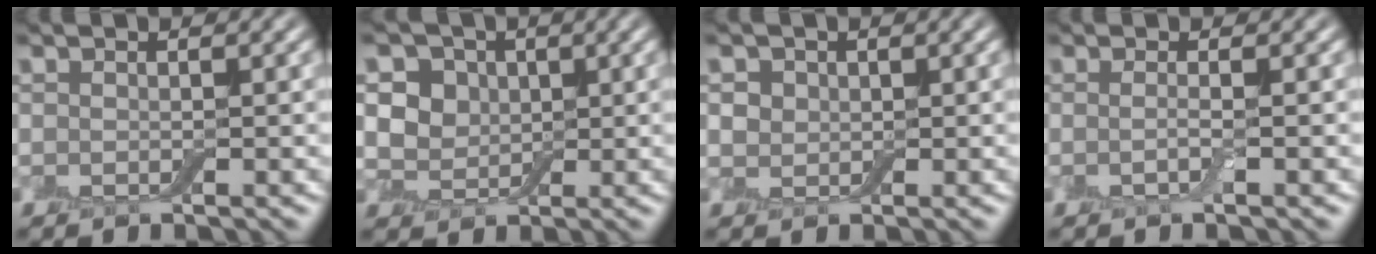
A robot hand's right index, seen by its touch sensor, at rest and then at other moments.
{"total": 5.4, "force": [1.7, 4.4, 2.6], "torque": [-0.045, 0.011, 0.016]}
{"total": 1.7, "force": [0.6, 1.5, 0.6], "torque": [-0.016, 0.002, 0.012]}
{"total": 1.5, "force": [-0.2, 0.4, 1.4], "torque": [-0.022, -0.006, -0.011]}